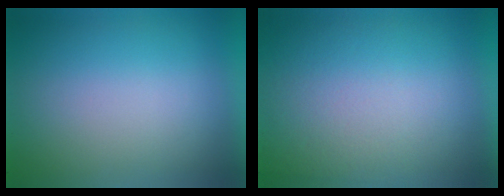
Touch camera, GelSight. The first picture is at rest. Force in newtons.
{"total": 2.9}